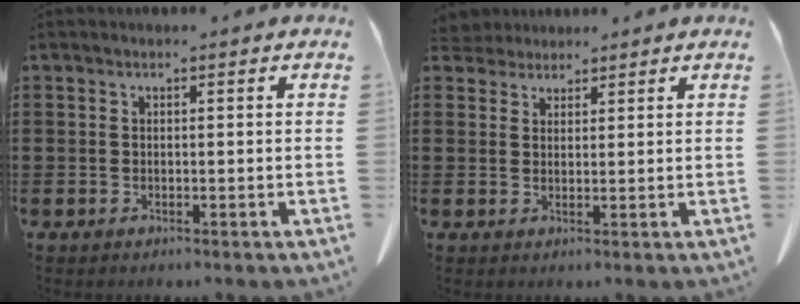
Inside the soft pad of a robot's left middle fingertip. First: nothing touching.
{"total": 2.6, "force": [2.4, 0.8, 0.0], "torque": [-0.009, 0.000, 0.048]}